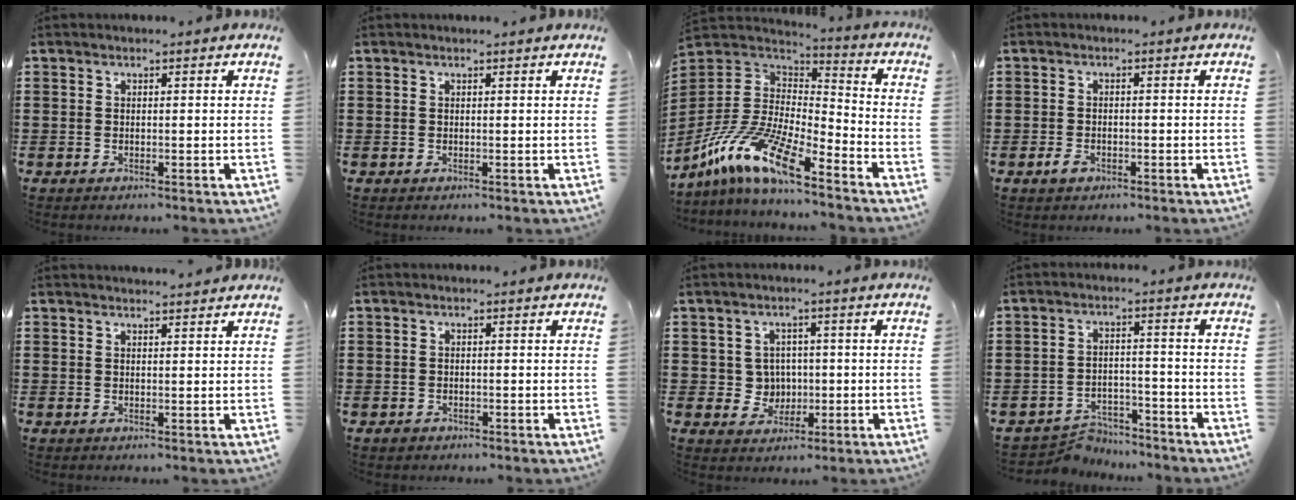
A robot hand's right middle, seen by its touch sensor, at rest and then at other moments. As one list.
[{"total": 0.0}, {"total": 13.3, "force": [-9.6, 3.1, 8.5], "torque": [-0.203, -0.002, -0.198]}, {"total": 1.8, "force": [-1.0, 1.1, 1.0], "torque": [-0.028, -0.004, -0.021]}, {"total": 1.5, "force": [1.5, 0.0, 0.0], "torque": [-0.005, -0.001, 0.030]}, {"total": 0.7, "force": [-0.5, 0.6, 0.0], "torque": [-0.001, 0.001, -0.010]}, {"total": 4.0, "force": [-0.1, 3.9, 0.8], "torque": [-0.033, 0.010, -0.006]}, {"total": 4.4, "force": [-4.3, 1.1, -0.2], "torque": [-0.002, 0.004, -0.090]}]